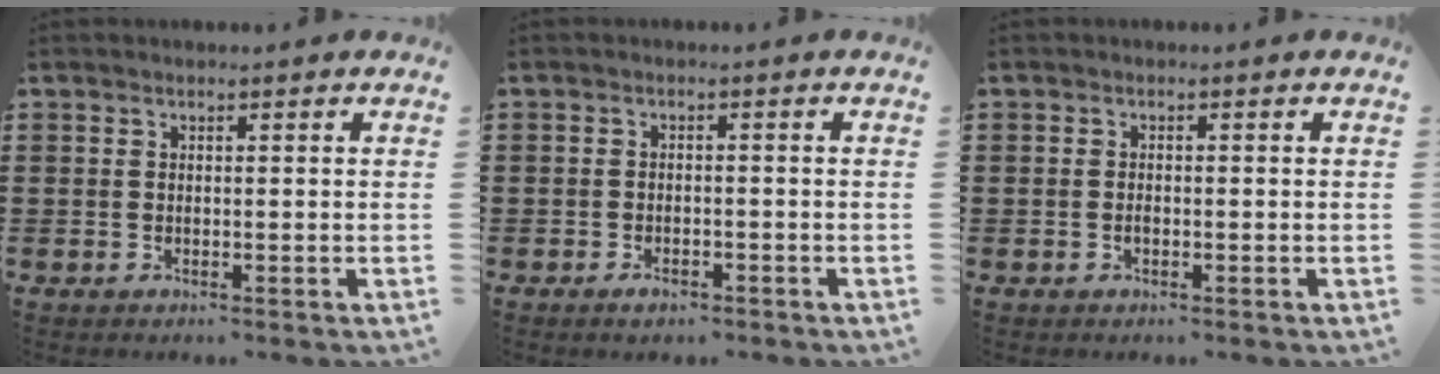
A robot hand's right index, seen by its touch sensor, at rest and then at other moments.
{"total": 1.5, "force": [-1.3, 0.5, 0.4], "torque": [-0.011, -0.002, -0.025]}
{"total": 0.8, "force": [-0.3, 0.3, 0.6], "torque": [-0.014, -0.005, -0.004]}